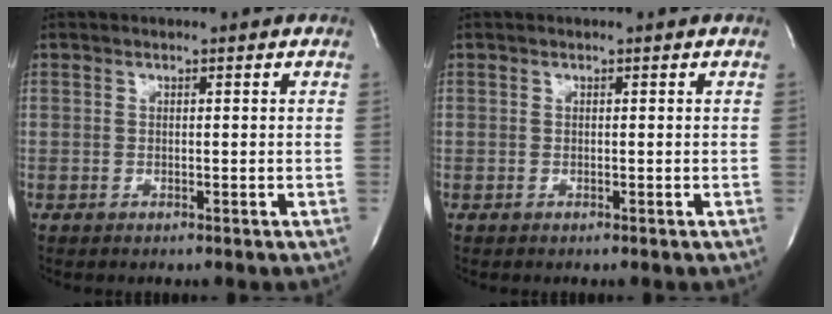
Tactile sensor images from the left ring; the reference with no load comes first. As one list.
[{"total": 0.0}]